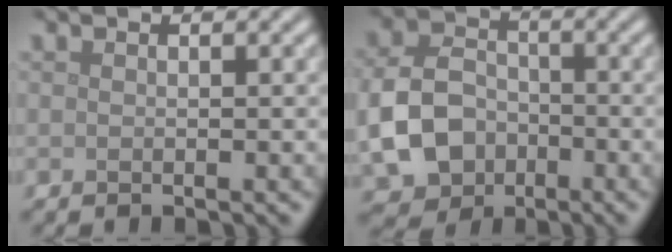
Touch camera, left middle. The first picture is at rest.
{"total": 6.7, "force": [-2.0, 5.3, 3.7], "torque": [-0.082, -0.005, -0.042]}